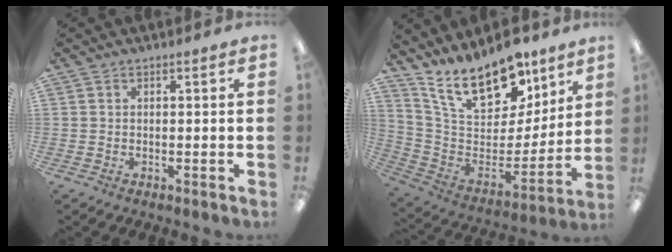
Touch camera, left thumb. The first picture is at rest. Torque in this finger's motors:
{"motor_torque": [0.82, 0.67, 1.50, -1.27, 0.14]}